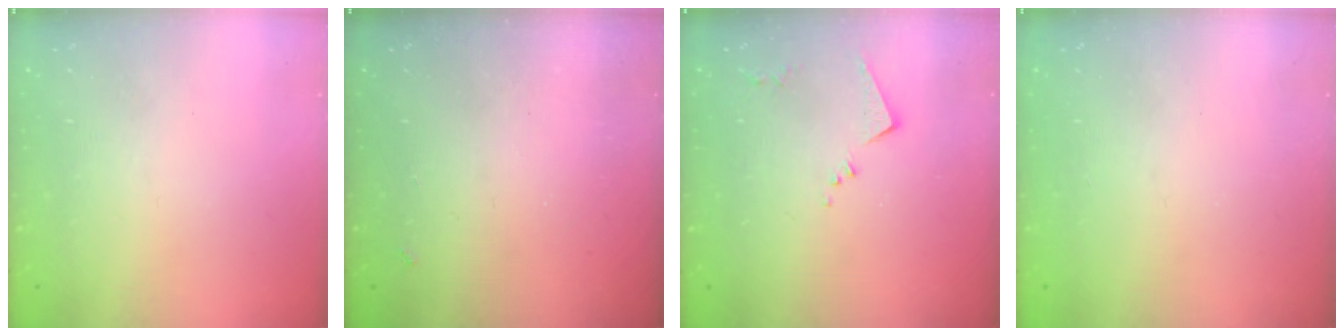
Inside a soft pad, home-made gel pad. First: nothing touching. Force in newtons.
{"total": 3.4, "press": 3.4, "slide": 0.6}
{"total": 6.4, "press": 6.4, "slide": 0.3}
{"total": 1.1, "press": 1.0, "slide": 0.4}